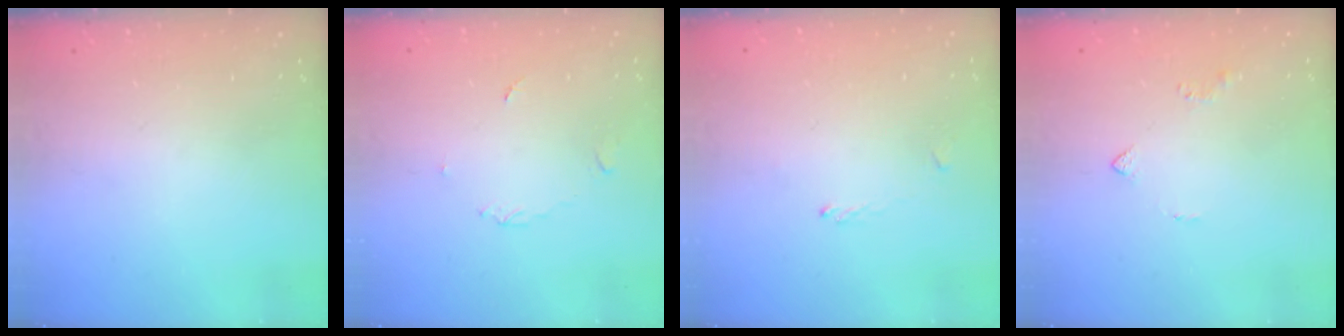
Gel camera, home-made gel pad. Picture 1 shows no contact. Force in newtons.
{"total": 2.7, "press": 2.7, "slide": 0.4}
{"total": 1.1, "press": 1.0, "slide": 0.5}
{"total": 2.8, "press": 2.8, "slide": 0.6}